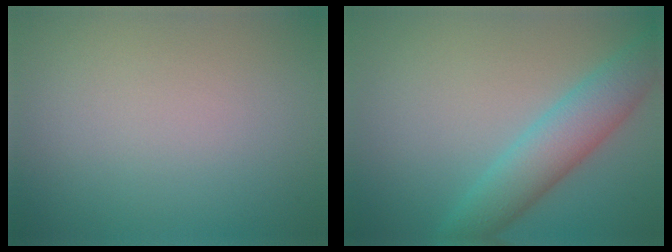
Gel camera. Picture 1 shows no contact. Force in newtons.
{"total": 4.9, "press": 4.9, "slide": 0.2}